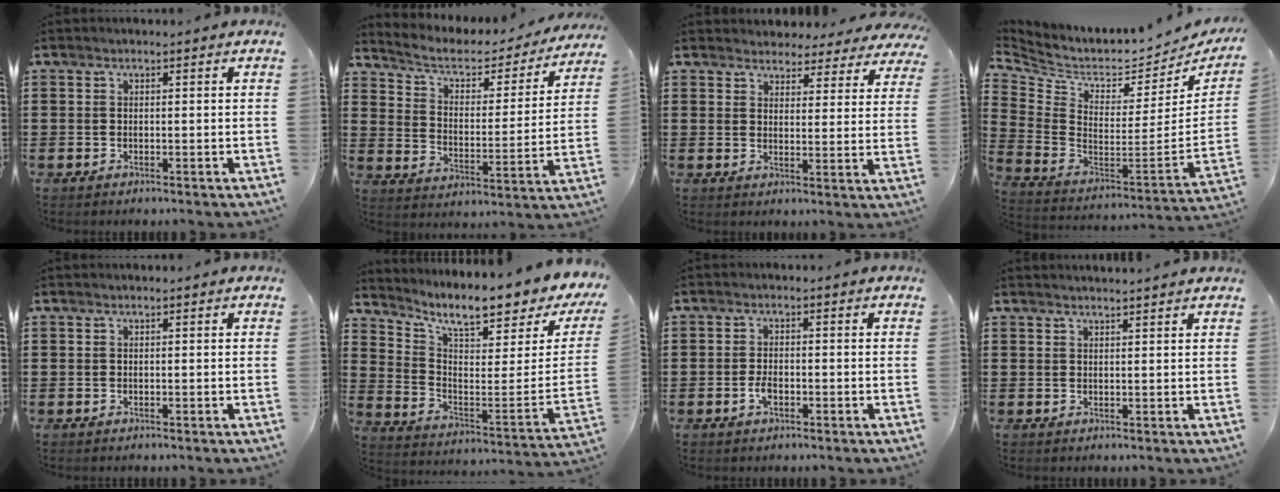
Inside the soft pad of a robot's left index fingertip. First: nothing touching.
{"total": 4.3, "force": [3.1, 2.2, 2.1], "torque": [-0.060, -0.018, 0.043]}
{"total": 3.9, "force": [3.8, 0.7, 0.0], "torque": [-0.011, -0.019, 0.068]}
{"total": 3.3, "force": [2.4, 1.9, 1.3], "torque": [-0.049, -0.045, 0.036]}
{"total": 0.0}
{"total": 8.6, "force": [6.8, 0.9, 5.1], "torque": [-0.107, -0.069, 0.104]}
{"total": 2.5, "force": [-1.0, 1.2, 1.9], "torque": [-0.052, -0.003, -0.023]}
{"total": 1.5, "force": [1.4, -0.4, 0.1], "torque": [-0.003, -0.001, 0.029]}